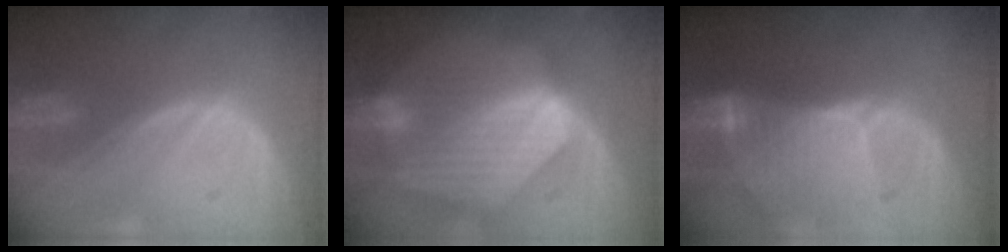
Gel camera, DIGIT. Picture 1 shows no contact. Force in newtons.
{"total": 9.2, "press": 8.1, "slide": 4.4}
{"total": 8.8, "press": 7.8, "slide": 4.1}